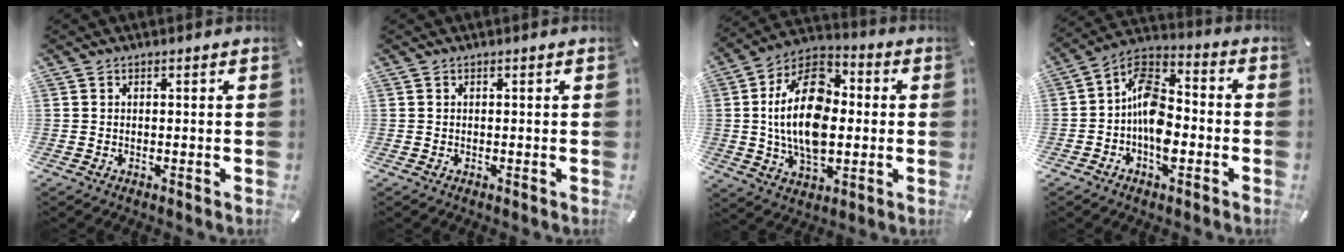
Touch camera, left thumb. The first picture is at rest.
{"total": 0.0}
{"total": 19.9, "force": [0.1, 12.7, 15.3], "torque": [-0.311, 0.004, -0.006]}
{"total": 11.2, "force": [-3.1, 7.0, 8.1], "torque": [-0.166, 0.016, -0.054]}